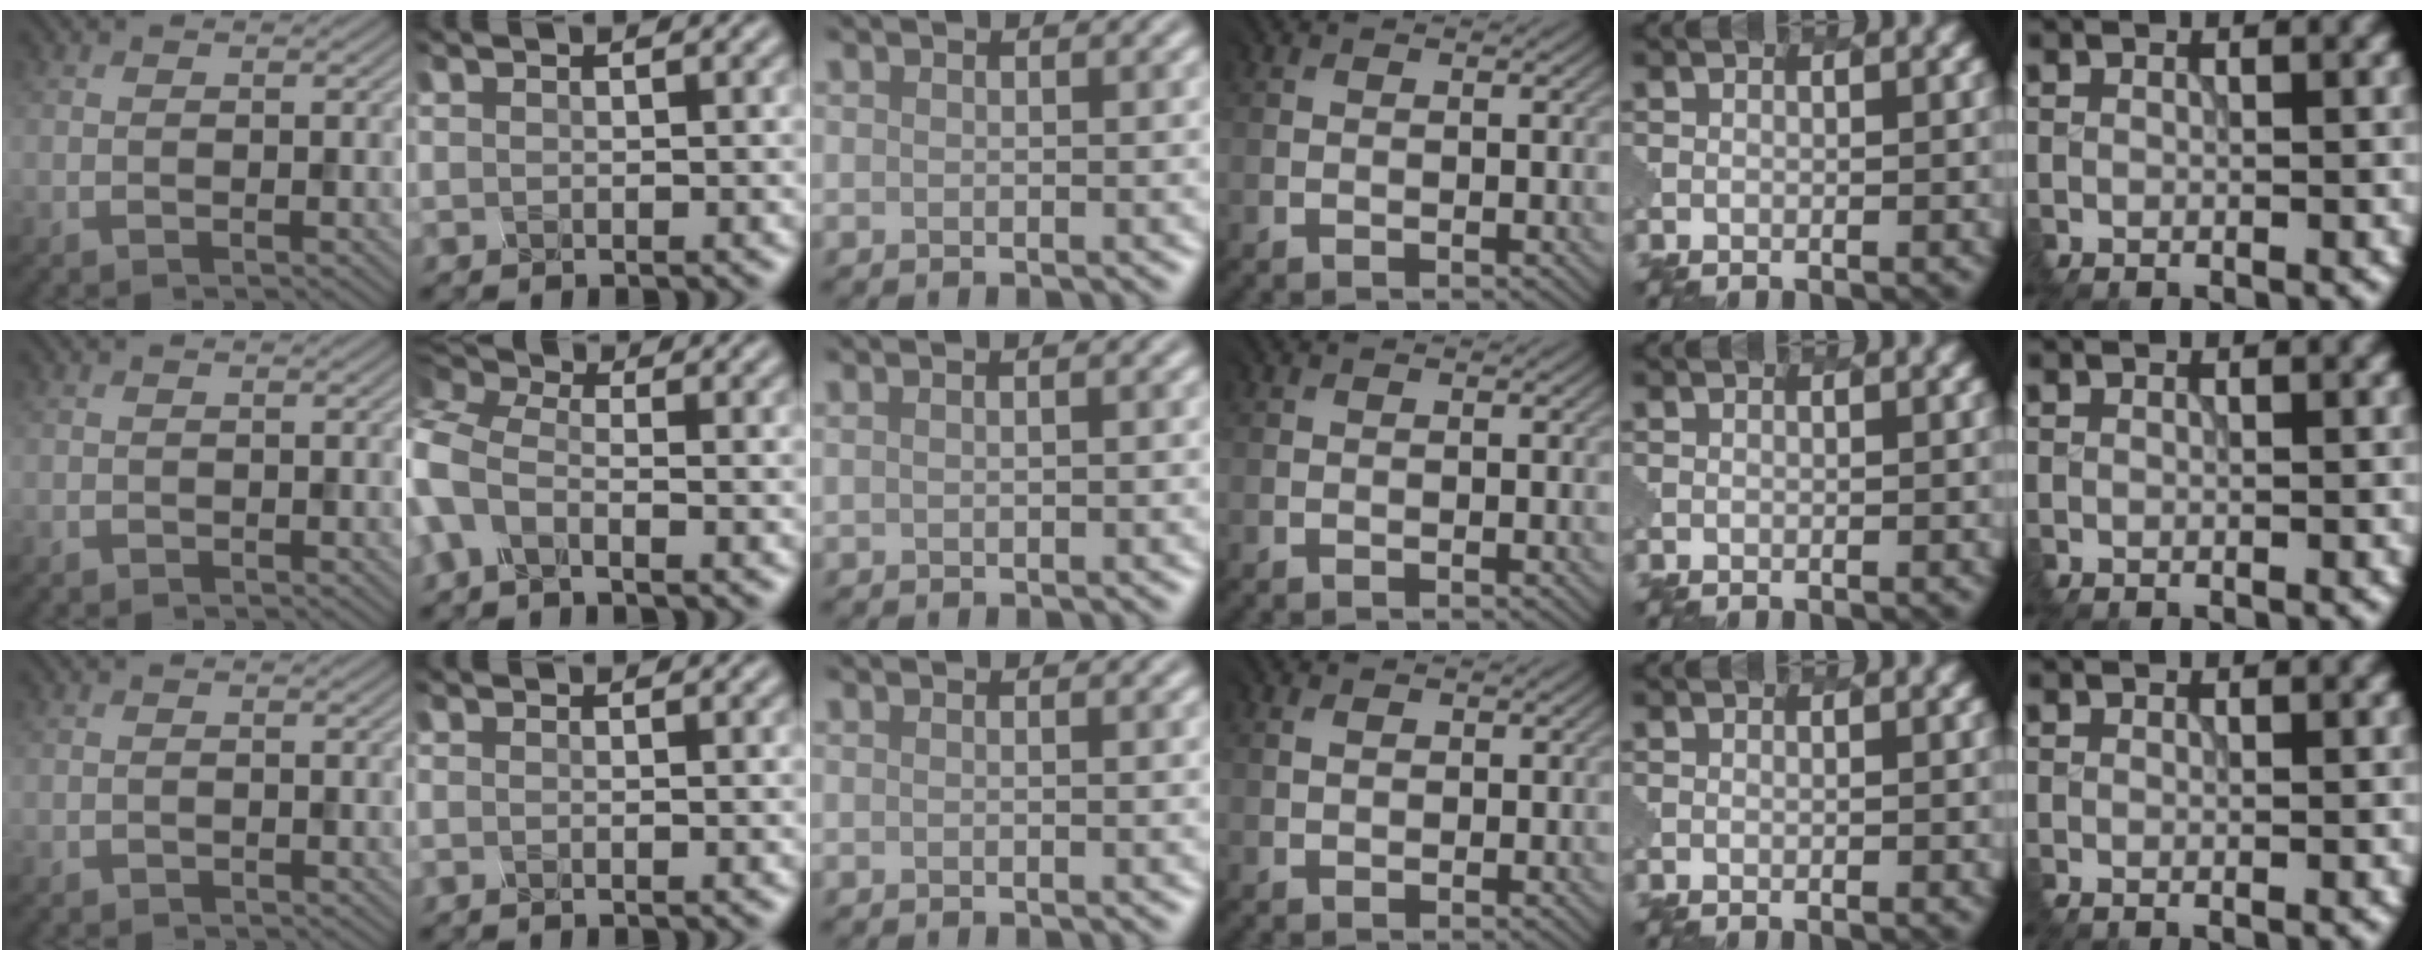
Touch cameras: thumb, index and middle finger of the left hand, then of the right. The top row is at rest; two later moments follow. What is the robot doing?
{"motion": "disassemble", "object": "battery cover"}